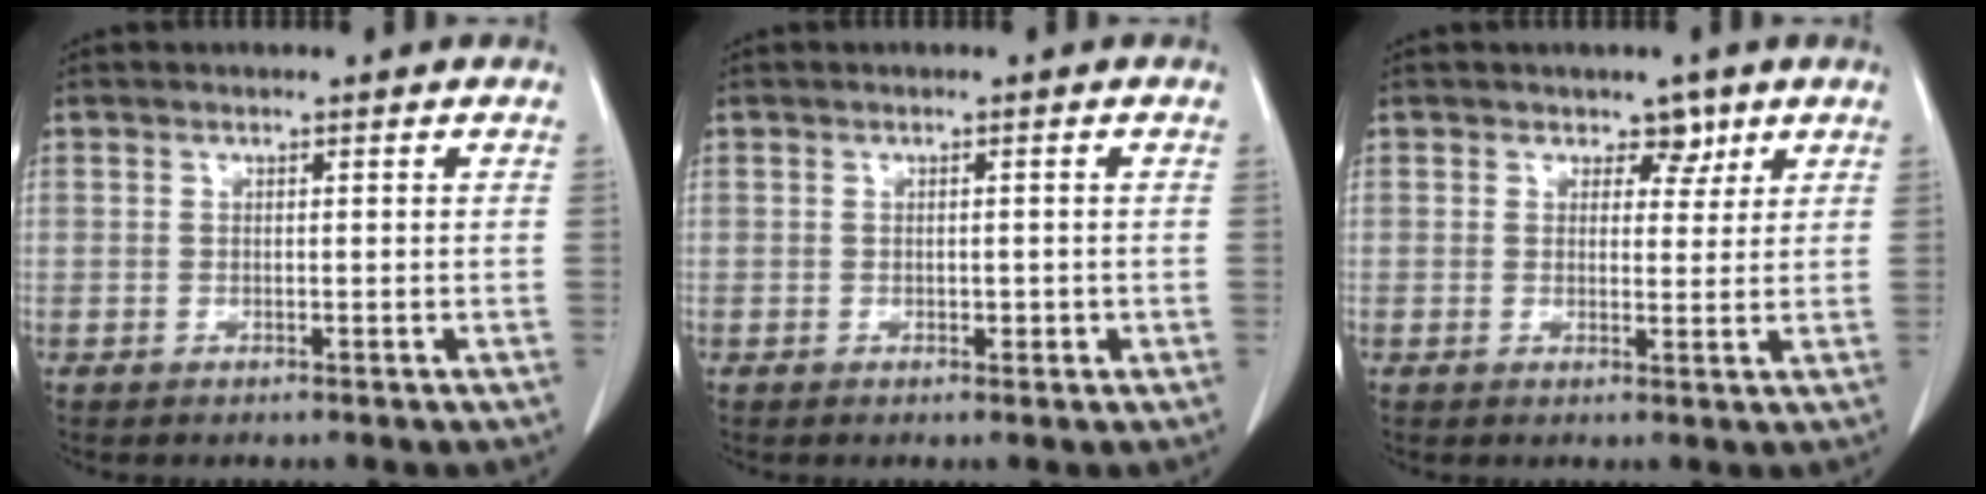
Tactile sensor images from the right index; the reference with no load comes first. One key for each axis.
{"total": 1.7, "fx": -0.4, "fy": 1.1, "fz": 1.2, "tx": -0.022, "ty": 0.004, "tz": -0.001}
{"total": 4.0, "fx": 2.2, "fy": 3.0, "fz": 1.6, "tx": -0.024, "ty": 0.008, "tz": 0.035}